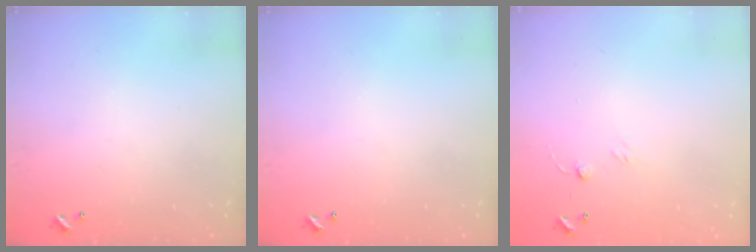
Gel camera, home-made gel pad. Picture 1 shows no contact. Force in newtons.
{"total": 0.0}
{"total": 6.2, "press": 6.2, "slide": 0.6}